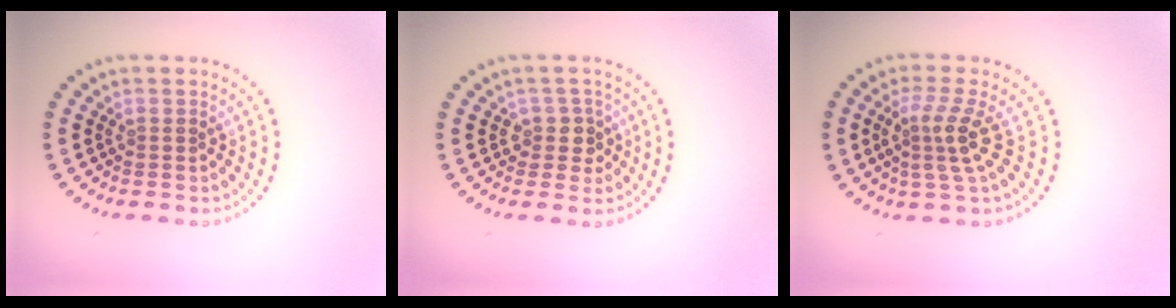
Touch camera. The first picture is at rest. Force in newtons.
{"total": 2.0, "press": 1.6, "slide": 1.2}
{"total": 3.2, "press": 2.3, "slide": 2.2}